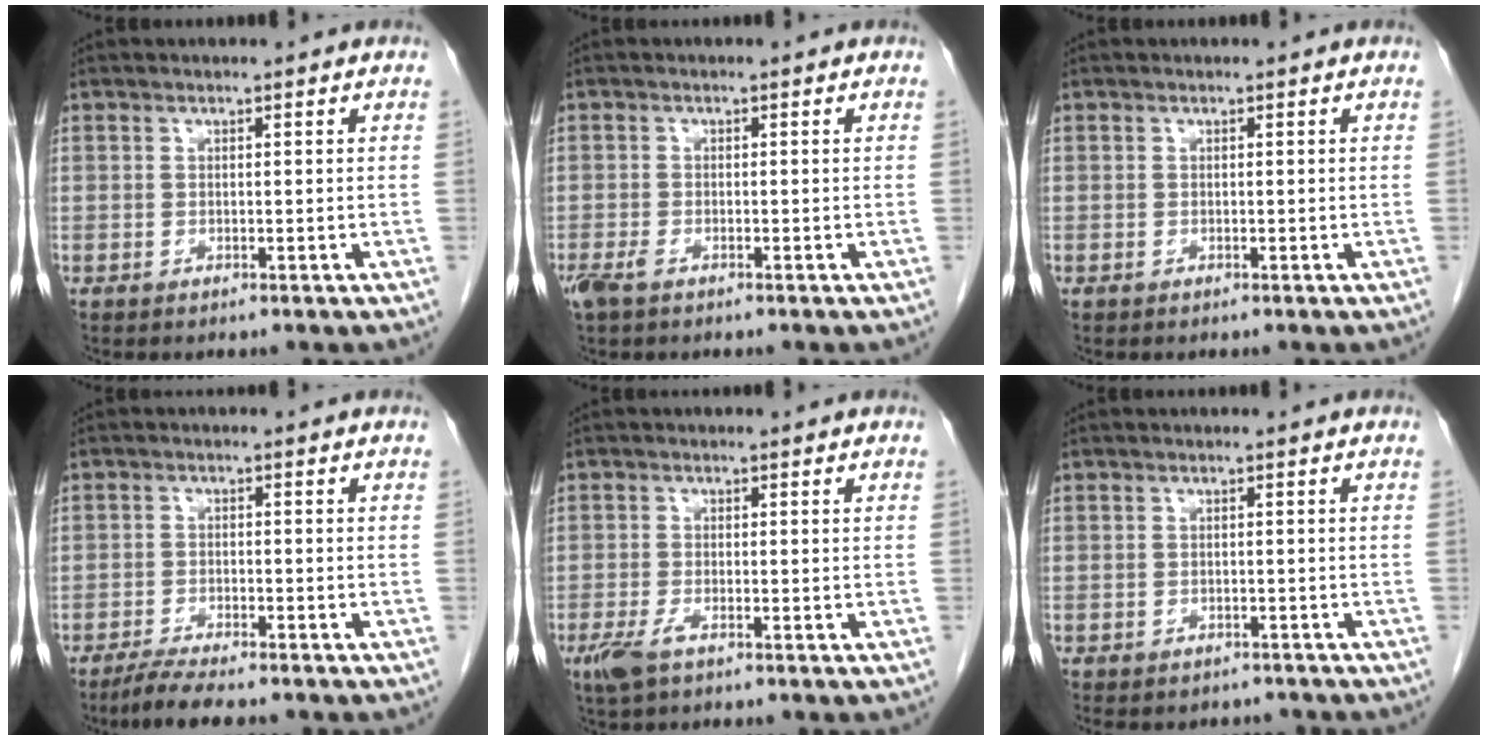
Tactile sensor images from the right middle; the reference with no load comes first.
{"total": 2.6, "force": [-1.6, 1.0, 1.7], "torque": [-0.042, -0.005, -0.028]}
{"total": 0.0}
{"total": 5.9, "force": [-5.0, 0.9, 3.0], "torque": [-0.053, -0.013, -0.084]}
{"total": 3.2, "force": [-1.9, 0.9, 2.4], "torque": [-0.057, -0.005, -0.036]}
{"total": 6.9, "force": [-6.1, 3.1, 1.2], "torque": [-0.017, -0.001, -0.073]}